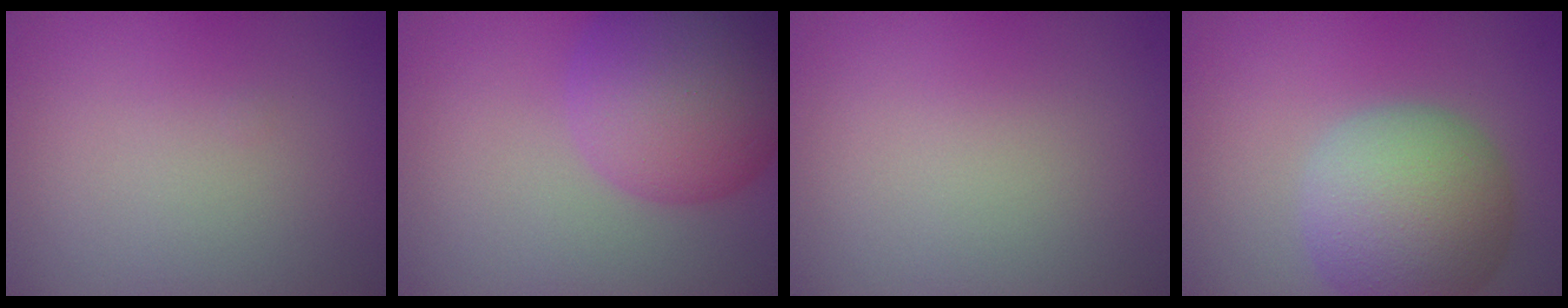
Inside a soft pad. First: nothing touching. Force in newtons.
{"total": 10.4, "press": 10.3, "slide": 0.3}
{"total": 0.0}
{"total": 8.5, "press": 8.5, "slide": 0.4}